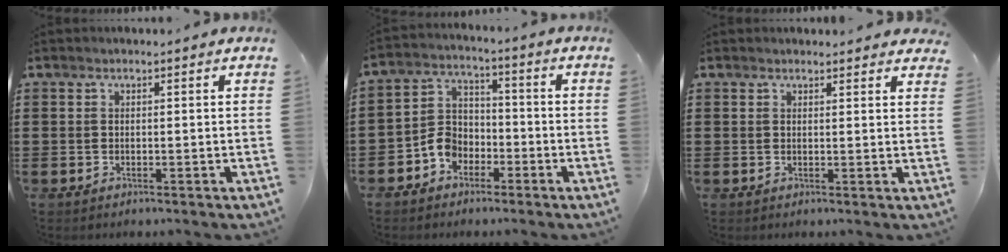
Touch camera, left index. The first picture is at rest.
{"total": 5.6, "force": [-3.5, 4.0, 1.9], "torque": [-0.061, 0.012, -0.074]}
{"total": 1.7, "force": [1.7, 0.4, 0.3], "torque": [-0.002, 0.000, 0.031]}